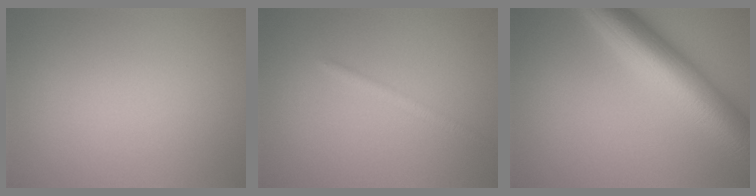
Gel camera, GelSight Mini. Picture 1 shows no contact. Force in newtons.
{"total": 1.4, "press": 1.4, "slide": 0.1}
{"total": 9.7, "press": 9.7, "slide": 0.1}